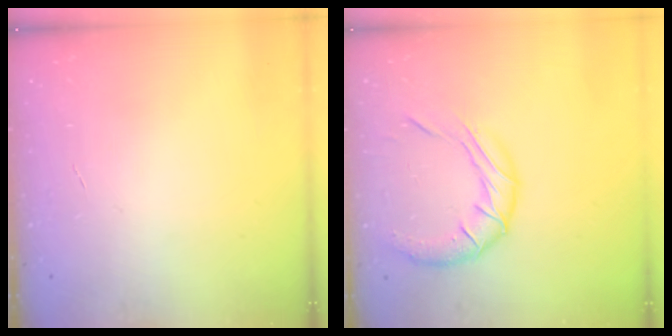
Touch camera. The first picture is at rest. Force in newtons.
{"total": 12.7, "press": 12.7, "slide": 1.0}